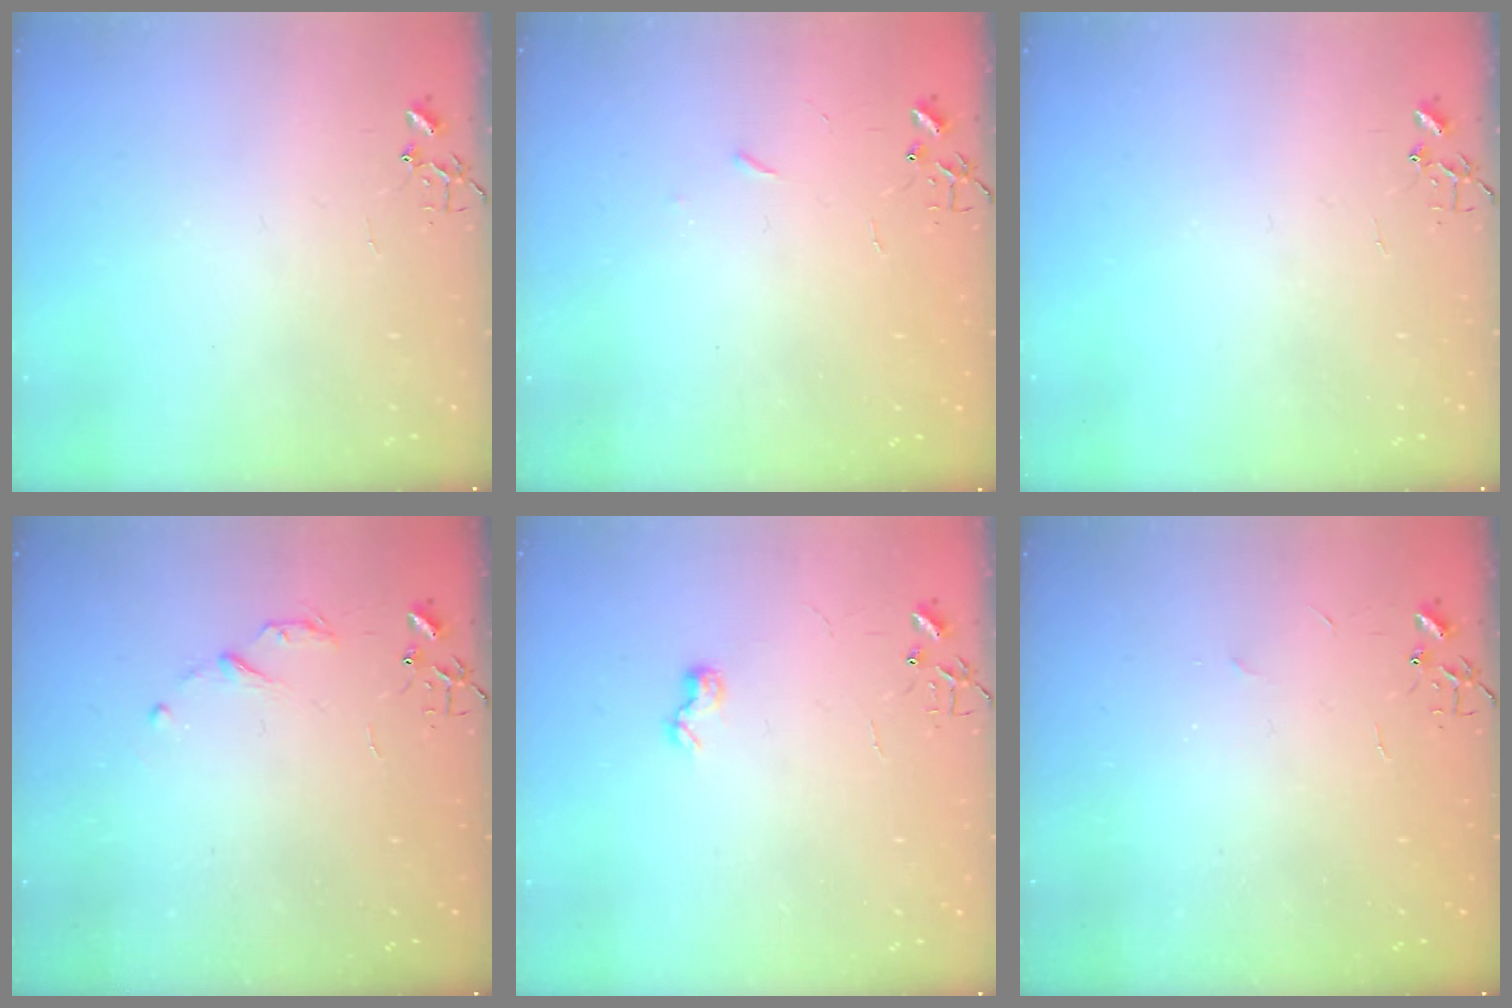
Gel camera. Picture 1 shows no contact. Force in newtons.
{"total": 2.6, "press": 2.5, "slide": 0.4}
{"total": 0.0}
{"total": 5.2, "press": 5.2, "slide": 0.5}
{"total": 6.5, "press": 6.4, "slide": 0.6}
{"total": 2.2, "press": 2.2, "slide": 0.3}